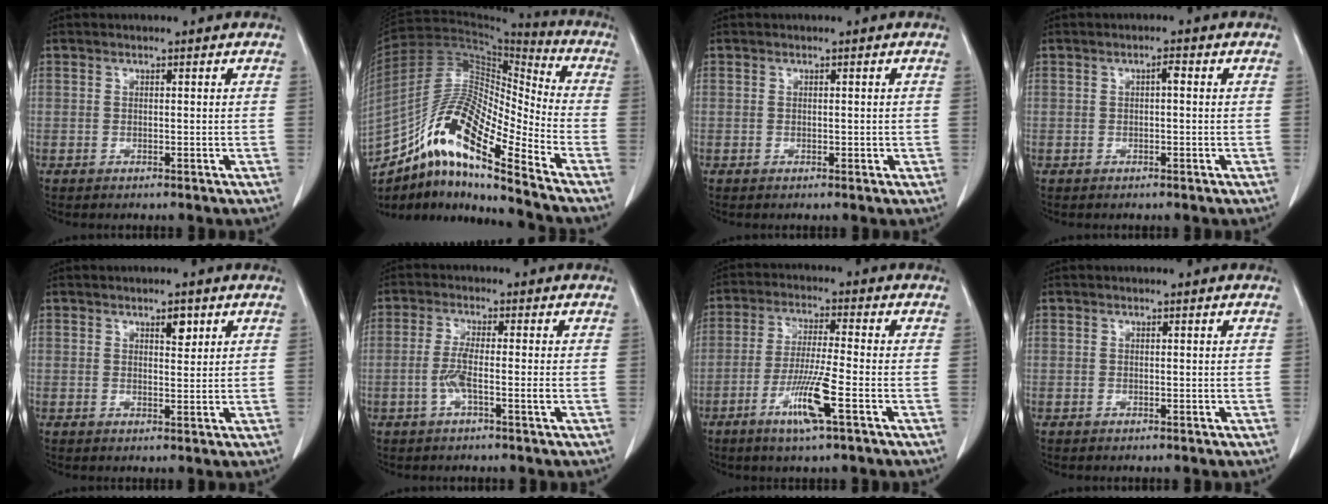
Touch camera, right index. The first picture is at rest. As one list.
[{"total": 18.3, "force": [-12.3, 2.7, 13.3], "torque": [-0.258, 0.016, -0.219]}, {"total": 0.8, "force": [0.0, 0.5, 0.6], "torque": [-0.007, -0.001, 0.001]}, {"total": 1.1, "force": [0.1, 0.2, 1.0], "torque": [-0.016, 0.004, 0.000]}, {"total": 2.3, "force": [1.3, 0.9, 1.7], "torque": [-0.024, -0.005, 0.021]}, {"total": 4.1, "force": [-1.2, -0.1, 3.9], "torque": [-0.080, -0.002, -0.025]}, {"total": 8.4, "force": [-3.7, -0.2, 7.5], "torque": [-0.148, -0.014, -0.072]}, {"total": 0.0}]